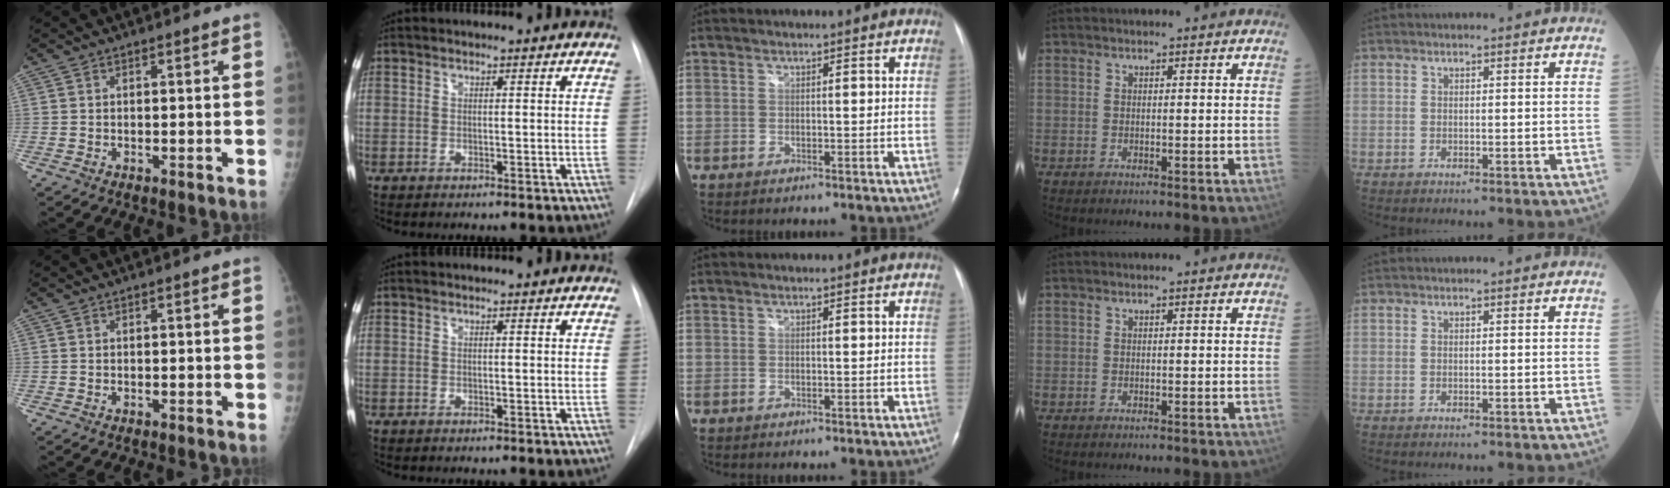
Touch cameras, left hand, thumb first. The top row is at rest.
{}